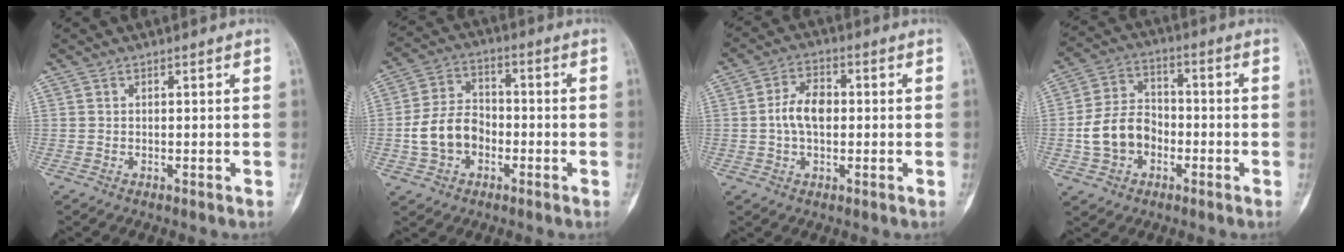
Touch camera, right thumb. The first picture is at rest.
{"total": 9.9, "force": [-2.4, 7.4, 6.1], "torque": [-0.101, 0.033, -0.050]}
{"total": 6.9, "force": [-0.1, 4.3, 5.4], "torque": [-0.094, 0.016, -0.008]}
{"total": 10.6, "force": [-2.6, 8.2, 6.2], "torque": [-0.100, 0.035, -0.053]}